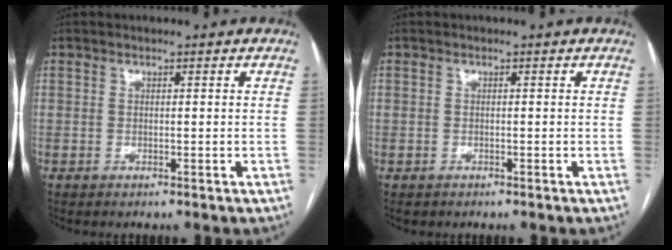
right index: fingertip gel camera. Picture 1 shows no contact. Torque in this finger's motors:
{"motor_torque": [-0.41, 0.09, -0.76, -0.21]}